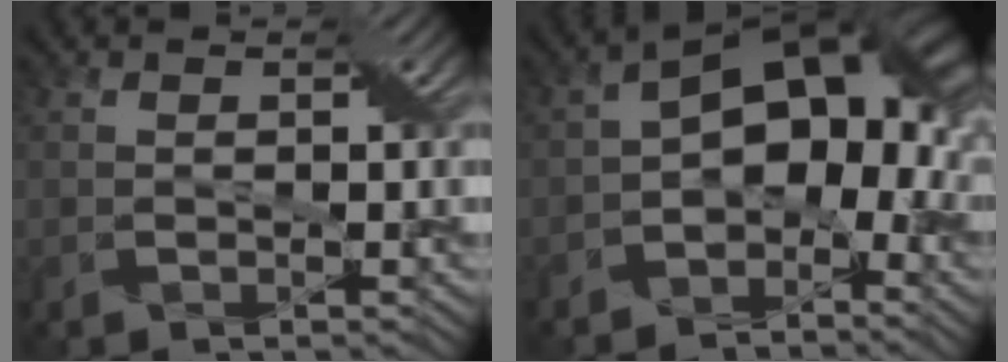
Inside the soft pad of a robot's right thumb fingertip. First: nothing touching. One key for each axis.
{"total": 12.5, "fx": -2.0, "fy": 7.9, "fz": 9.5, "tx": -0.120, "ty": 0.014, "tz": -0.046}